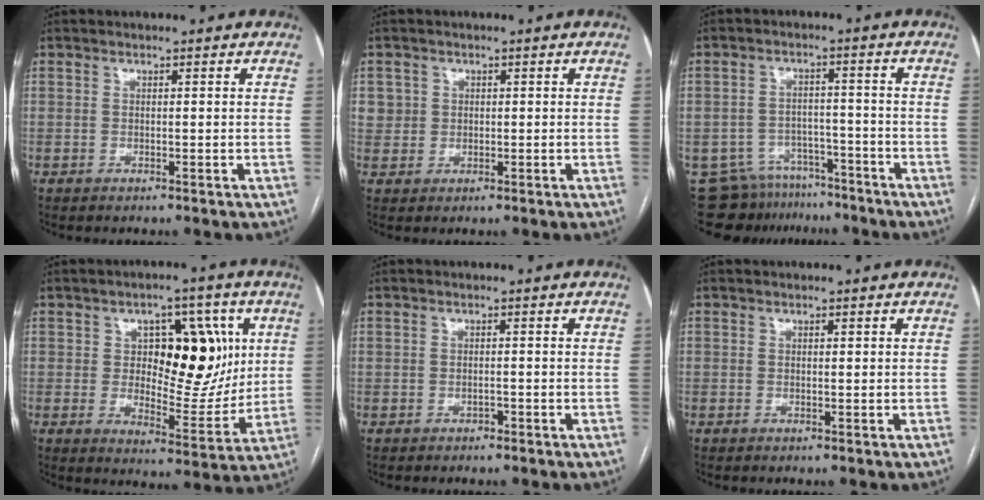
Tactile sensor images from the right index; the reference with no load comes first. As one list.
[{"total": 3.0, "force": [0.9, 2.9, 0.0], "torque": [0.017, 0.004, 0.016]}, {"total": 10.5, "force": [-8.7, 5.9, 0.7], "torque": [-0.012, 0.023, -0.120]}, {"total": 14.1, "force": [3.3, 7.0, 11.8], "torque": [-0.150, 0.015, 0.059]}, {"total": 0.6, "force": [-0.3, 0.5, 0.3], "torque": [-0.007, 0.001, -0.003]}, {"total": 0.6, "force": [0.3, 0.2, 0.5], "torque": [-0.008, -0.001, 0.005]}]